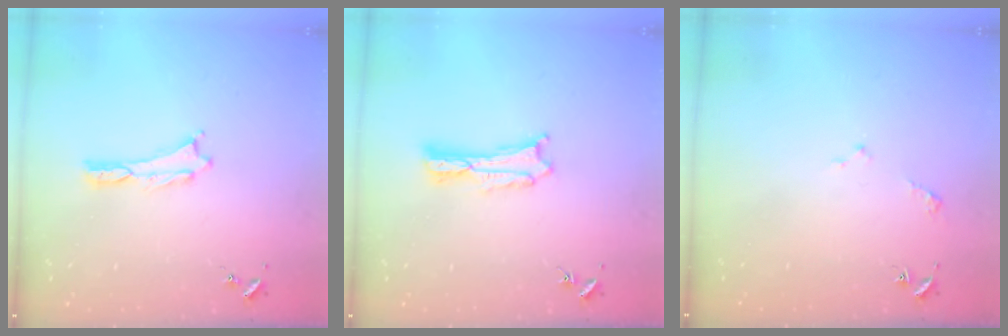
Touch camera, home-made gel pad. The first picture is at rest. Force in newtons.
{"total": 1.2, "press": 1.2, "slide": 0.2}
{"total": 1.6, "press": 1.6, "slide": 0.2}